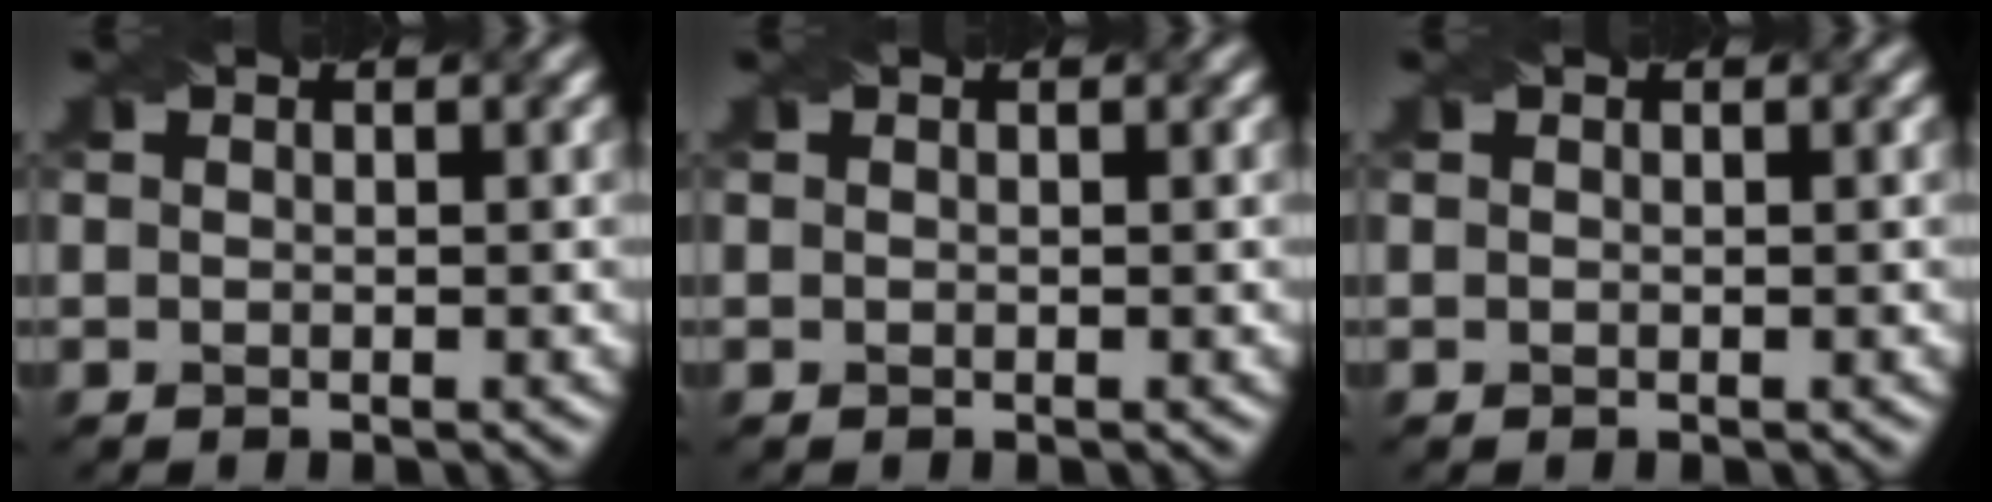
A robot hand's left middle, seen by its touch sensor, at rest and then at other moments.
{"total": 0.0}
{"total": 0.0}